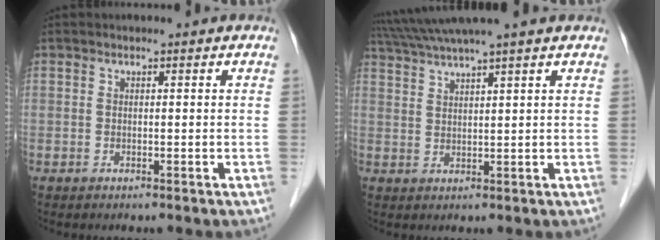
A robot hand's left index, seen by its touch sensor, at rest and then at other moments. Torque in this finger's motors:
{"motor_torque": [0.13, -0.57, 0.60, 0.21]}